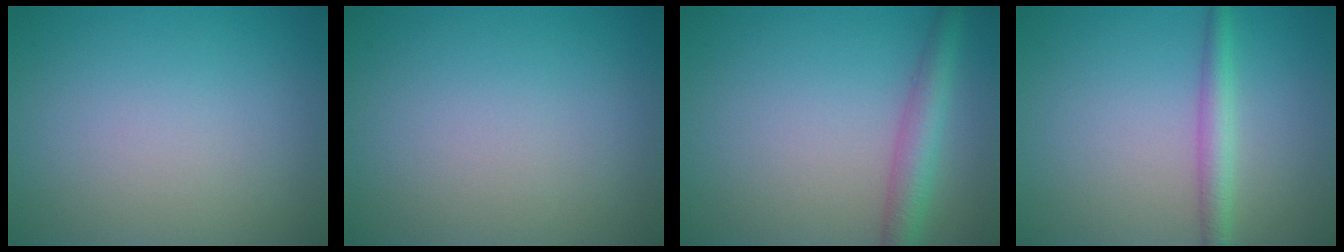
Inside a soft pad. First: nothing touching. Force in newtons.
{"total": 0.0}
{"total": 3.5, "press": 3.5, "slide": 0.1}
{"total": 2.4, "press": 2.4, "slide": 0.0}